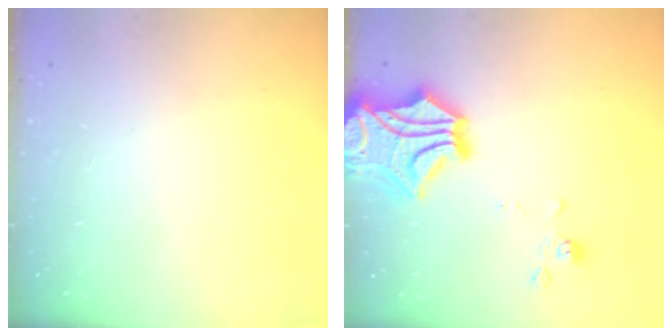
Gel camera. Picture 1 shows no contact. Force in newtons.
{"total": 10.1, "press": 9.9, "slide": 2.3}